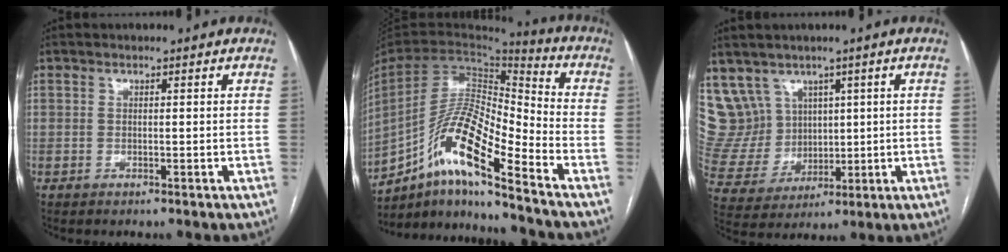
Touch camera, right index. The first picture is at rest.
{"total": 16.6, "force": [-10.4, 1.6, 12.8], "torque": [-0.250, 0.008, -0.187]}
{"total": 9.5, "force": [5.4, 7.8, 0.7], "torque": [-0.035, 0.047, 0.130]}